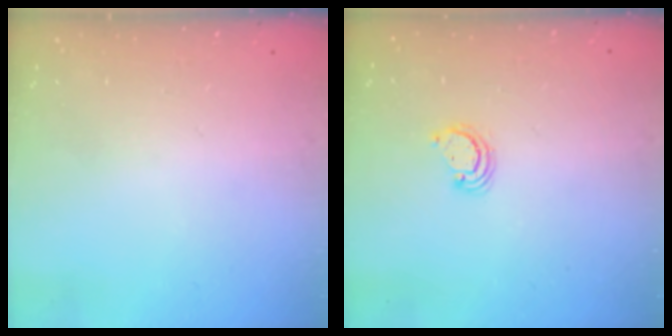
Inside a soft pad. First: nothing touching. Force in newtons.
{"total": 2.6, "press": 2.6, "slide": 0.3}